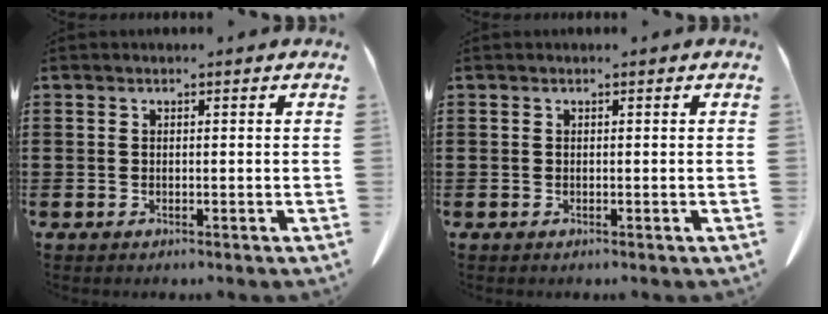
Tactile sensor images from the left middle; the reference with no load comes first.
{"total": 0.0}